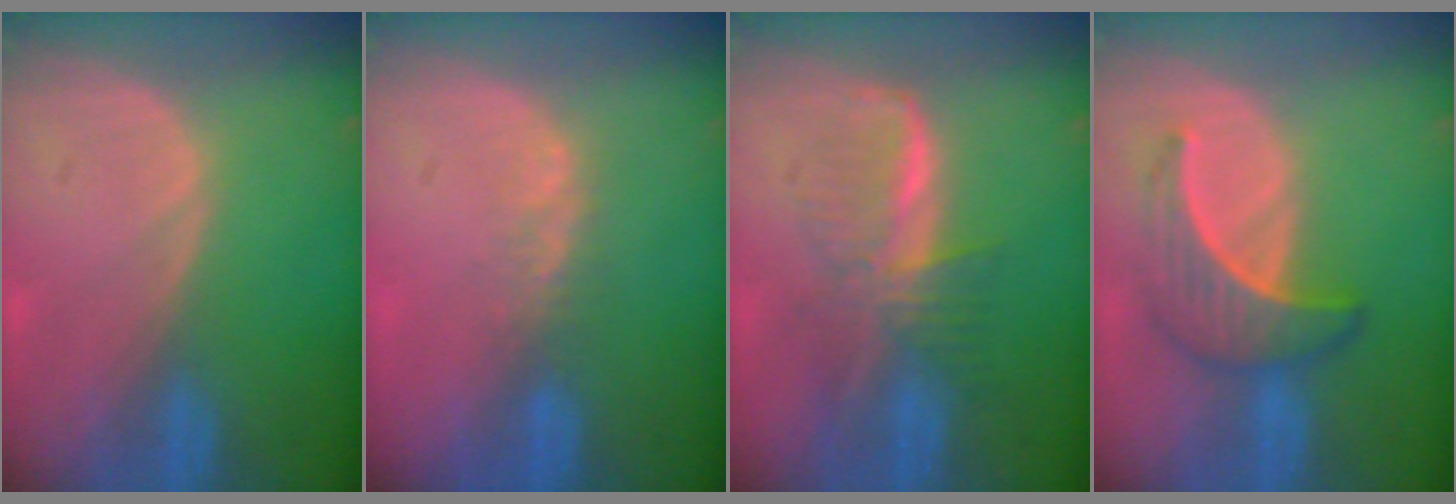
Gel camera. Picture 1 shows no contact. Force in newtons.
{"total": 2.5, "press": 1.9, "slide": 1.5}
{"total": 6.5, "press": 6.3, "slide": 1.6}
{"total": 6.7, "press": 6.1, "slide": 2.6}